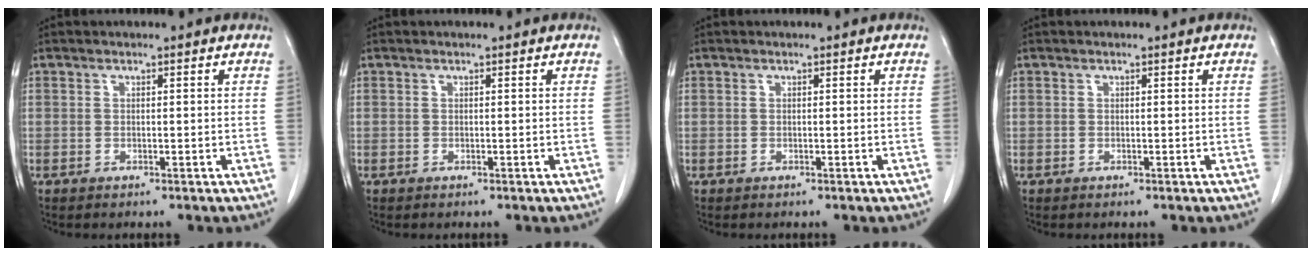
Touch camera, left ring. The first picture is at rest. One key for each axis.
{"total": 0.0}
{"total": 0.0}
{"total": 0.0}